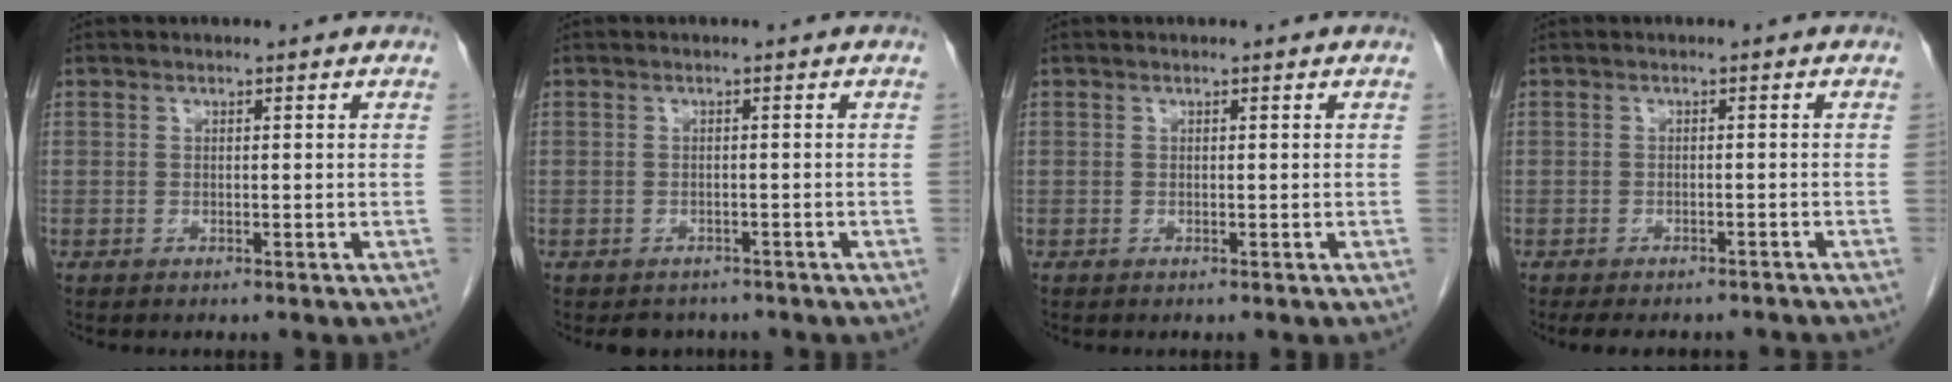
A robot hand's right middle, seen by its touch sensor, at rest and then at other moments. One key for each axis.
{"total": 3.0, "fx": -2.5, "fy": 1.6, "fz": 0.2, "tx": -0.005, "ty": 0.003, "tz": -0.033}
{"total": 0.0}
{"total": 8.6, "fx": -7.7, "fy": 2.4, "fz": 2.9, "tx": -0.035, "ty": 0.001, "tz": -0.089}